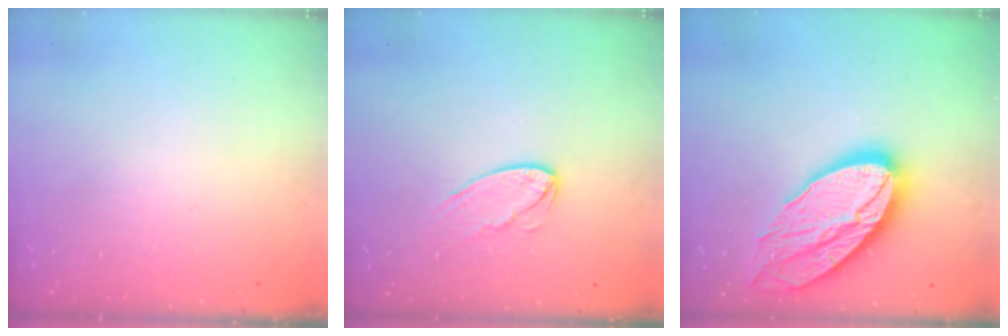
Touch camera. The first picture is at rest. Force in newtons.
{"total": 8.4, "press": 8.4, "slide": 0.4}
{"total": 22.5, "press": 22.4, "slide": 1.8}